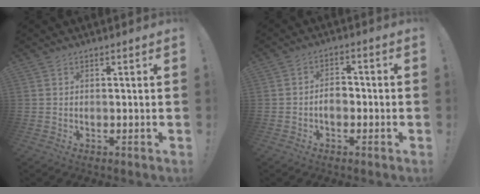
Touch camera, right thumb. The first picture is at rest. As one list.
[{"total": 4.9, "force": [-1.2, 3.3, 3.4], "torque": [-0.052, 0.009, -0.023]}]